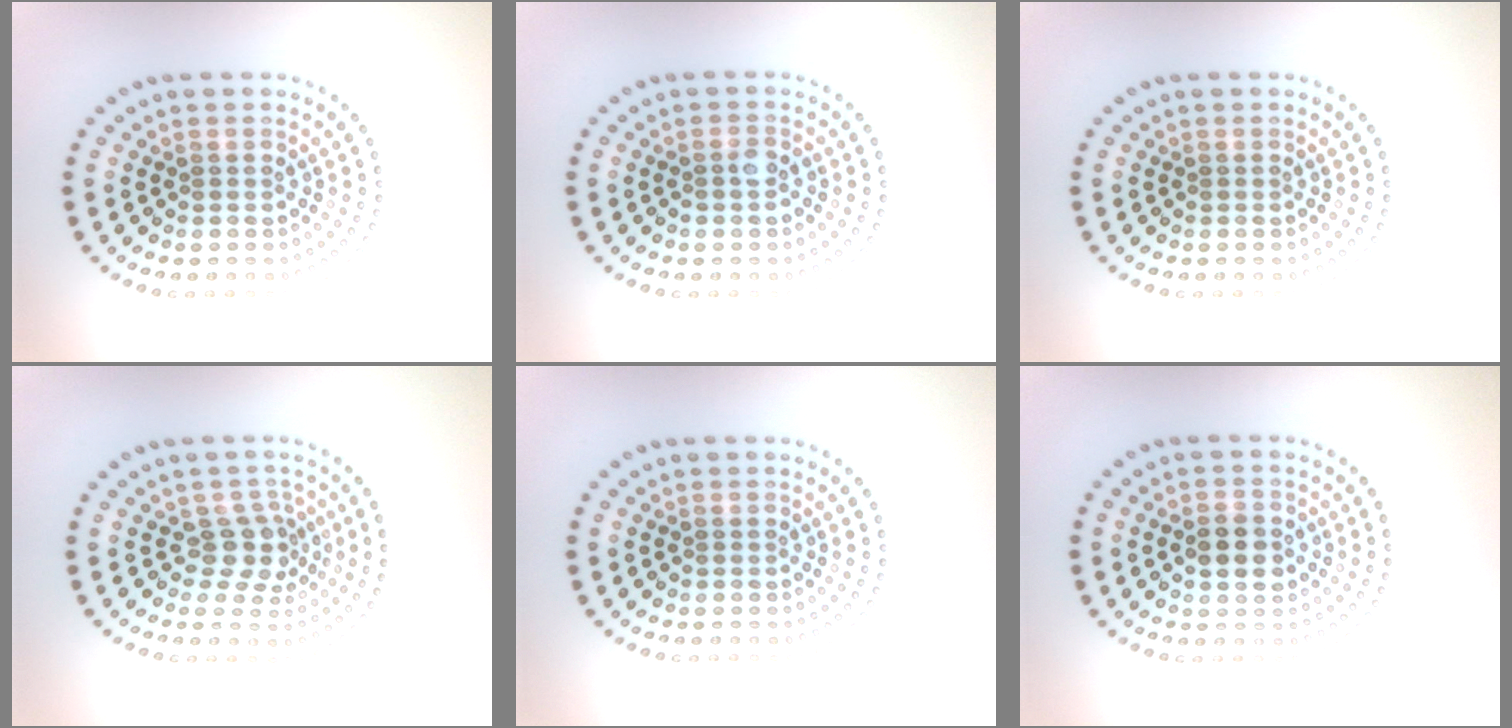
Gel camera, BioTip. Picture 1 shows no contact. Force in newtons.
{"total": 1.1, "press": 1.0, "slide": 0.5}
{"total": 0.0}
{"total": 2.6, "press": 2.1, "slide": 1.6}
{"total": 0.0}
{"total": 2.7, "press": 2.7, "slide": 0.2}